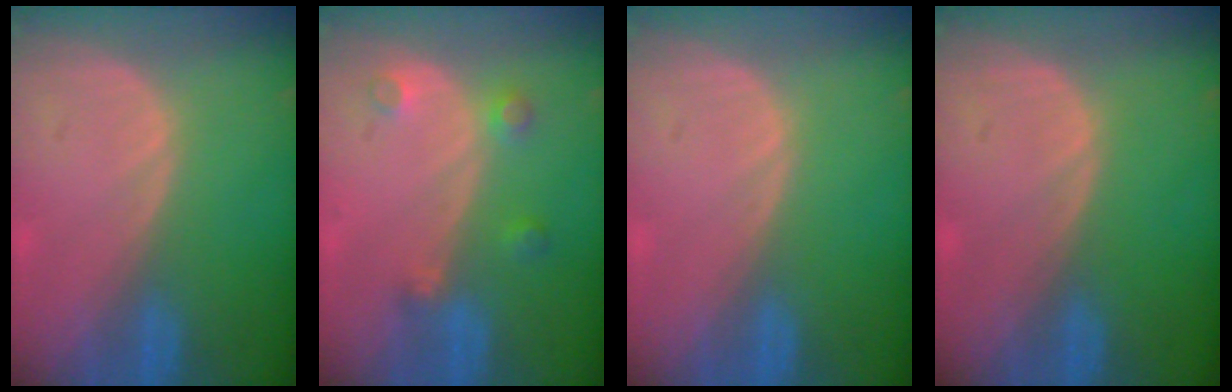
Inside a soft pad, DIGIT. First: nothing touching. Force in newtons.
{"total": 3.4, "press": 3.1, "slide": 1.3}
{"total": 0.0}
{"total": 0.0}